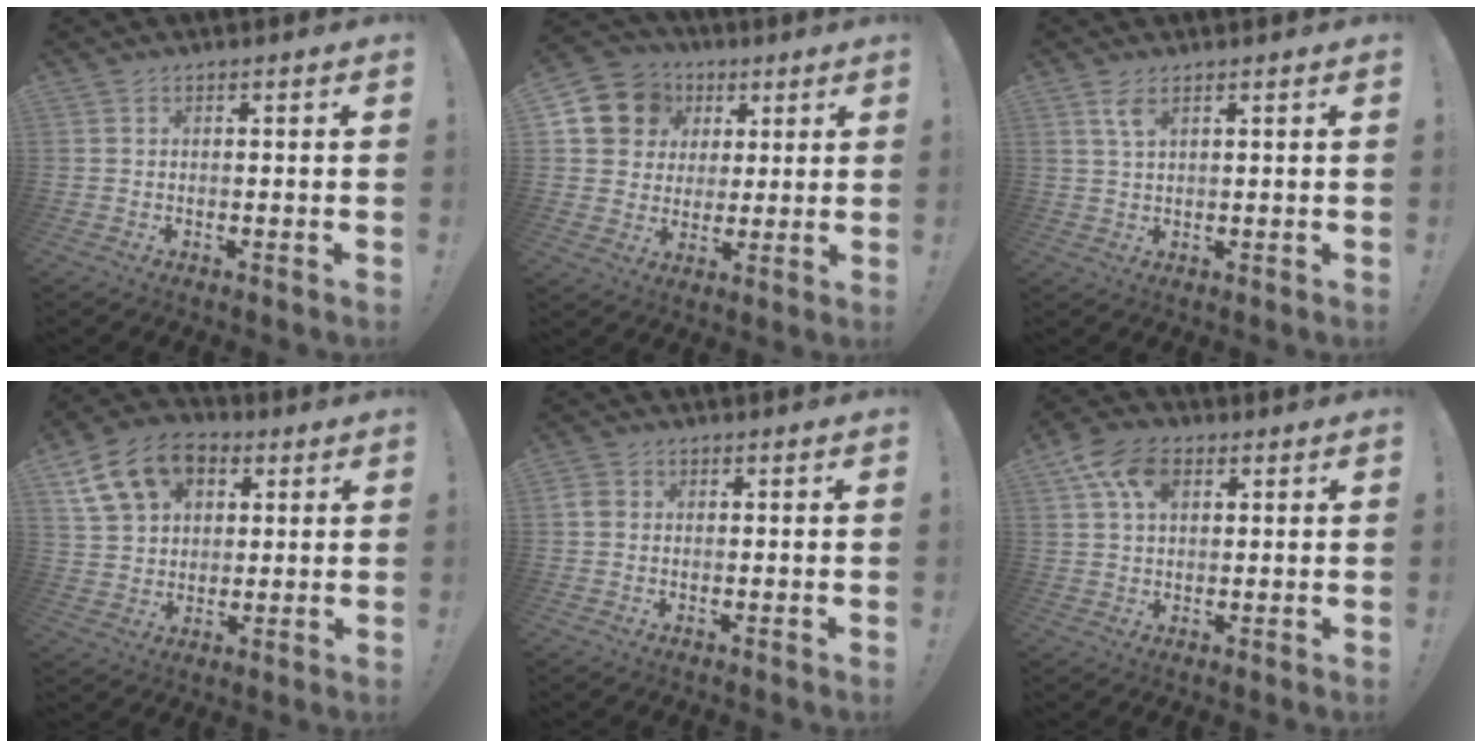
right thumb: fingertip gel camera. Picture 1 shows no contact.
{"total": 11.9, "force": [4.3, 10.5, 3.6], "torque": [-0.049, -0.015, 0.093]}
{"total": 3.9, "force": [2.1, 1.6, 2.9], "torque": [-0.048, -0.007, 0.036]}
{"total": 15.7, "force": [6.8, 11.4, 8.5], "torque": [-0.135, -0.018, 0.132]}
{"total": 2.3, "force": [0.3, 1.9, 1.3], "torque": [-0.024, 0.005, 0.007]}
{"total": 10.5, "force": [4.3, 6.8, 6.7], "torque": [-0.121, -0.001, 0.081]}